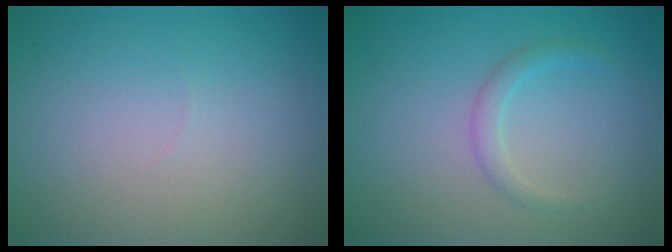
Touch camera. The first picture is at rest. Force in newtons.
{"total": 1.4, "press": 1.4, "slide": 0.1}